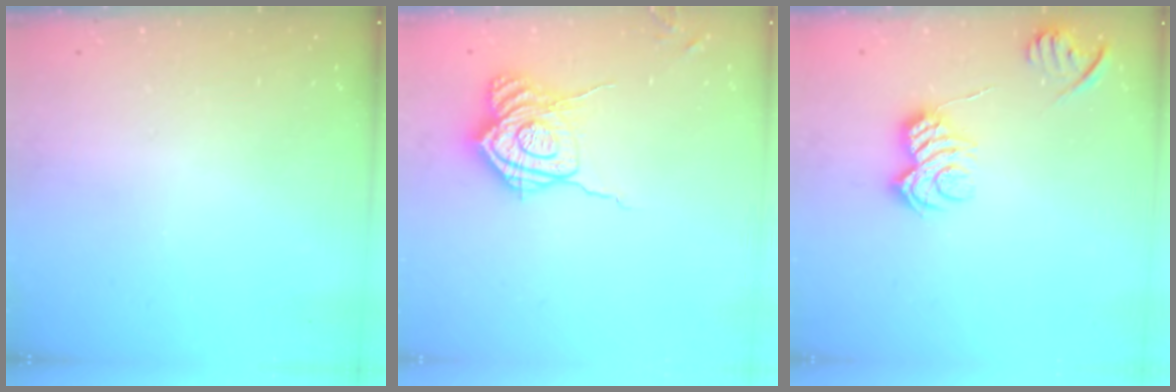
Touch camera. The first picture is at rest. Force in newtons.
{"total": 16.2, "press": 16.2, "slide": 0.5}
{"total": 8.5, "press": 8.5, "slide": 0.6}